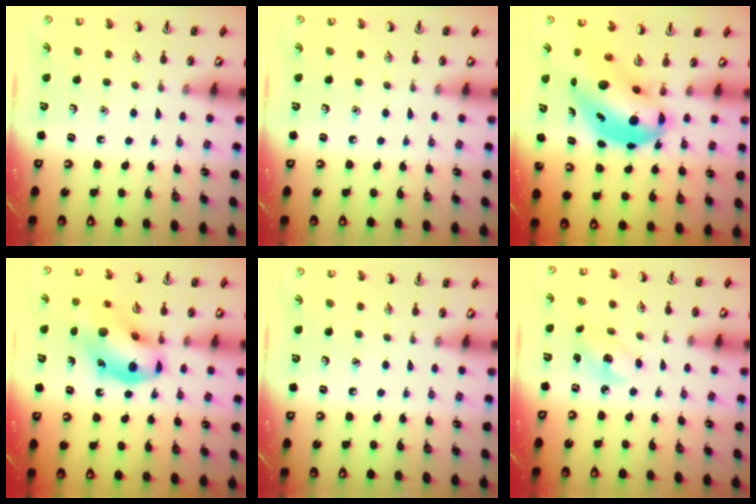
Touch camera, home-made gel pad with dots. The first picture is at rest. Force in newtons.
{"total": 0.0}
{"total": 8.1, "press": 7.7, "slide": 2.2}
{"total": 15.8, "press": 15.6, "slide": 2.6}
{"total": 0.0}
{"total": 2.7, "press": 2.6, "slide": 0.7}